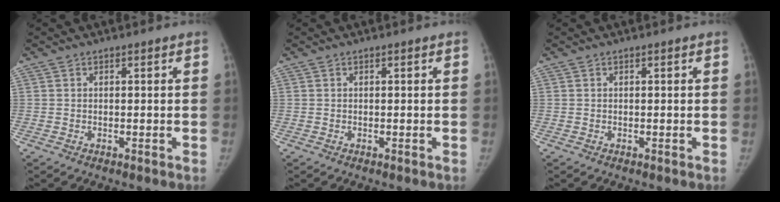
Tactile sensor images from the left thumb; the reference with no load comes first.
{"total": 0.0}
{"total": 0.0}